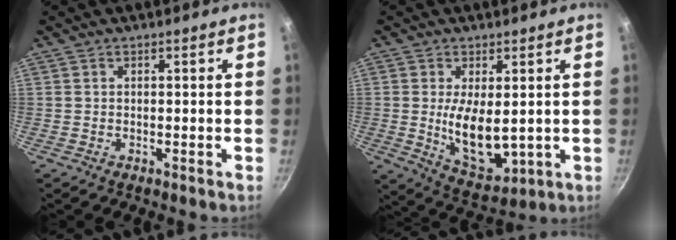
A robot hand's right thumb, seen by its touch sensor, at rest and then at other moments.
{"total": 10.7, "force": [0.5, 5.3, 9.3], "torque": [-0.146, -0.024, 0.028]}